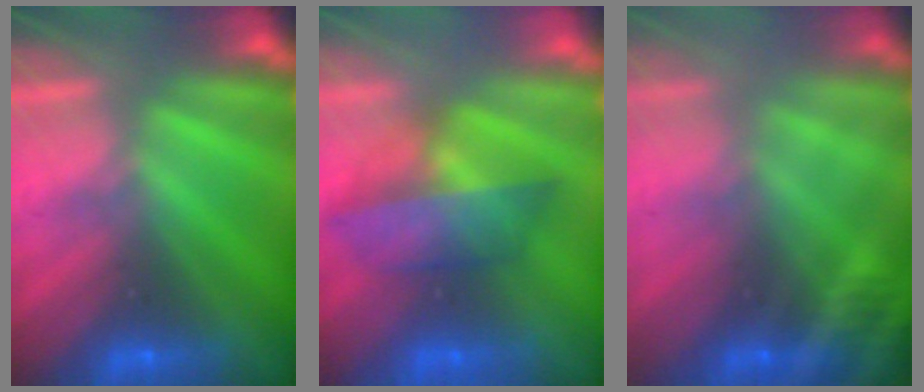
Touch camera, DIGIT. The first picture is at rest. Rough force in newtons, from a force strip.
{"total": 4.3}
{"total": 2.8}